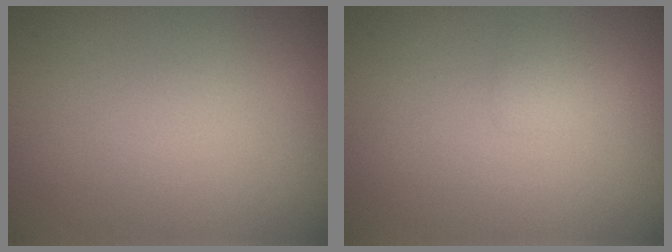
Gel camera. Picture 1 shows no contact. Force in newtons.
{"total": 1.0, "press": 1.0, "slide": 0.0}